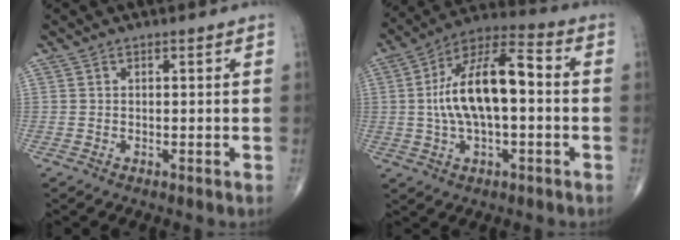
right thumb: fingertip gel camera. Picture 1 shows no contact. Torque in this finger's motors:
{"motor_torque": [1.93, 2.87, 1.00, -0.76, 0.58]}